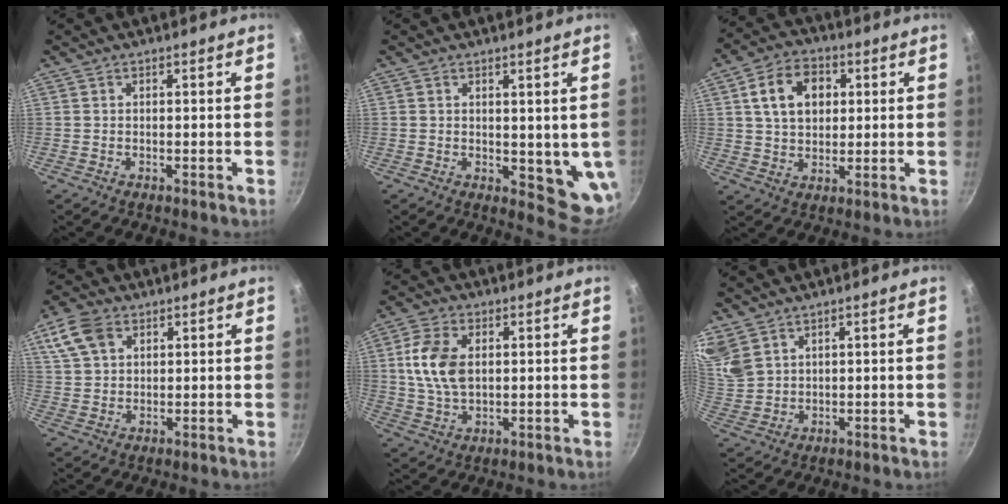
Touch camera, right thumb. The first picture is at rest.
{"total": 7.3, "force": [1.5, 3.9, 6.0], "torque": [-0.065, -0.025, 0.028]}
{"total": 11.0, "force": [2.8, 7.9, 7.1], "torque": [-0.099, 0.008, 0.043]}
{"total": 8.4, "force": [3.9, 5.6, 4.9], "torque": [-0.093, 0.003, 0.073]}
{"total": 10.1, "force": [1.8, 6.4, 7.7], "torque": [-0.137, -0.001, 0.034]}
{"total": 8.1, "force": [5.6, 4.9, 3.2], "torque": [-0.056, -0.012, 0.125]}